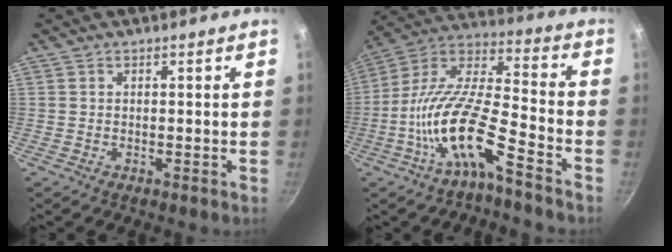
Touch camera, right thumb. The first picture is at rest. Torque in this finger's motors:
{"motor_torque": [0.47, 0.68, 1.76, -1.00, 0.52]}